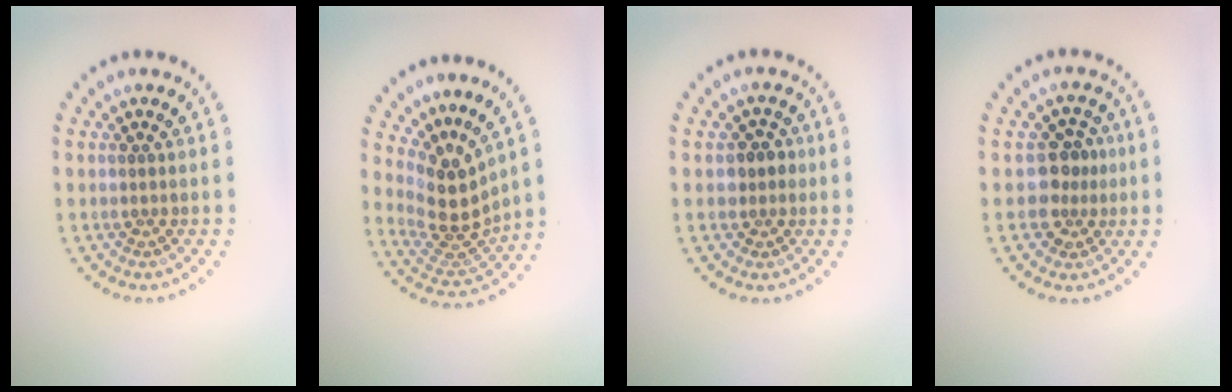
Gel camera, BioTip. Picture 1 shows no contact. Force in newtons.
{"total": 4.3, "press": 3.0, "slide": 3.0}
{"total": 1.9, "press": 1.7, "slide": 0.9}
{"total": 2.9, "press": 2.6, "slide": 1.3}